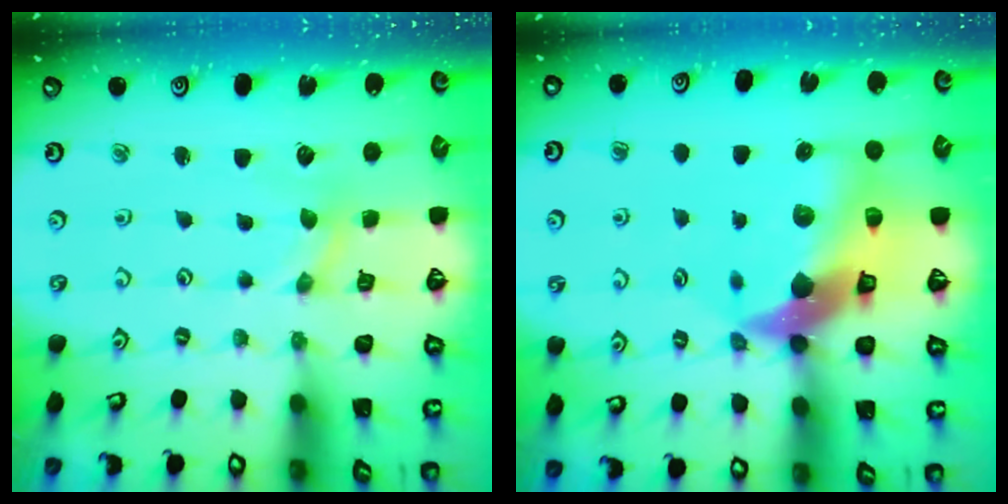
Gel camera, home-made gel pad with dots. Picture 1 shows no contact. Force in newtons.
{"total": 17.0, "press": 16.8, "slide": 2.5}